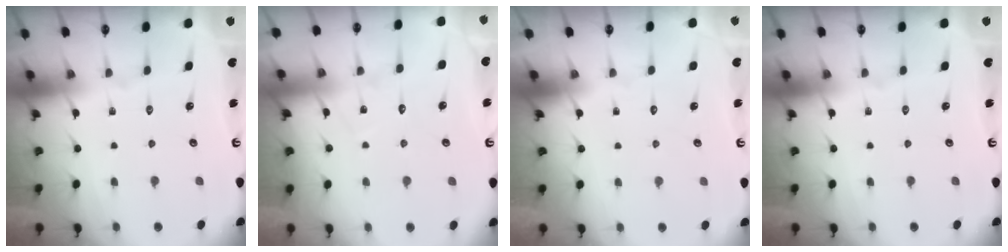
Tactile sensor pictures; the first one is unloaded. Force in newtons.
{"total": 8.5, "press": 8.4, "slide": 0.6}
{"total": 1.5, "press": 1.5, "slide": 0.1}
{"total": 0.0}